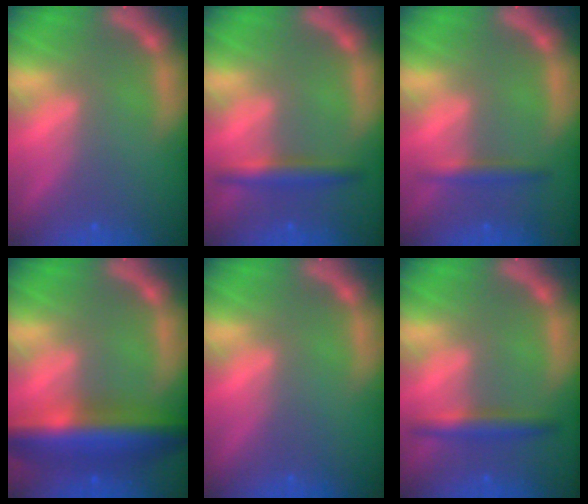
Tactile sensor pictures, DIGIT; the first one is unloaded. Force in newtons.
{"total": 3.0}
{"total": 1.9}
{"total": 9.0}
{"total": 0.0}
{"total": 3.0}